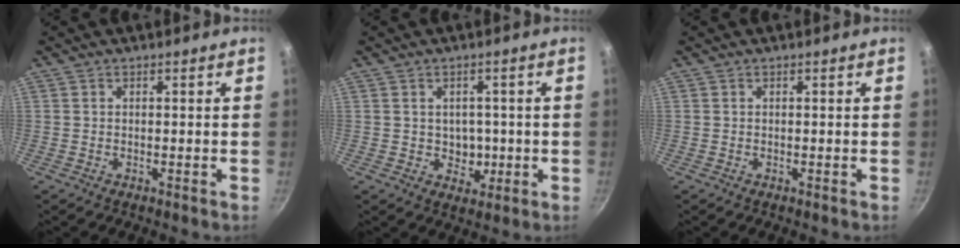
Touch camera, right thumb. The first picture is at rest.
{"total": 4.4, "force": [-0.2, 3.8, 2.2], "torque": [-0.002, 0.002, 0.002]}
{"total": 0.0}